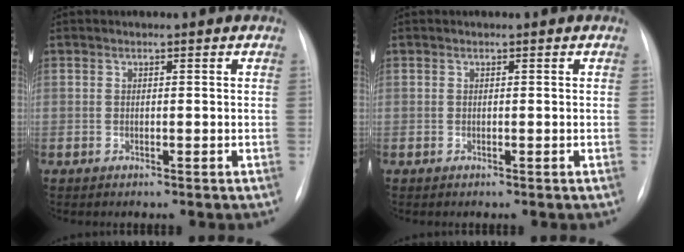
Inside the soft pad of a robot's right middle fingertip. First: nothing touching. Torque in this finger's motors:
{"motor_torque": [-0.13, 0.01, -0.02, 0.00]}